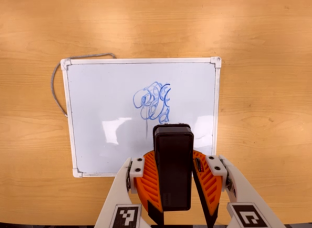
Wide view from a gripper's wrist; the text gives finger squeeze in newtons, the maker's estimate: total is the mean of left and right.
{"total": 11.4, "left": 10.1, "right": 12.8}